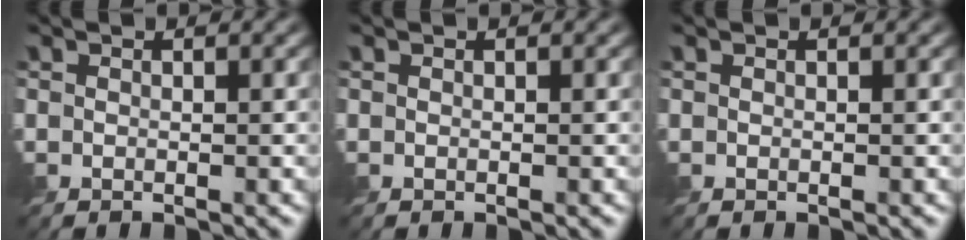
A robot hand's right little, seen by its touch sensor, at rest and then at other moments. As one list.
[{"total": 0.0}, {"total": 0.0}]